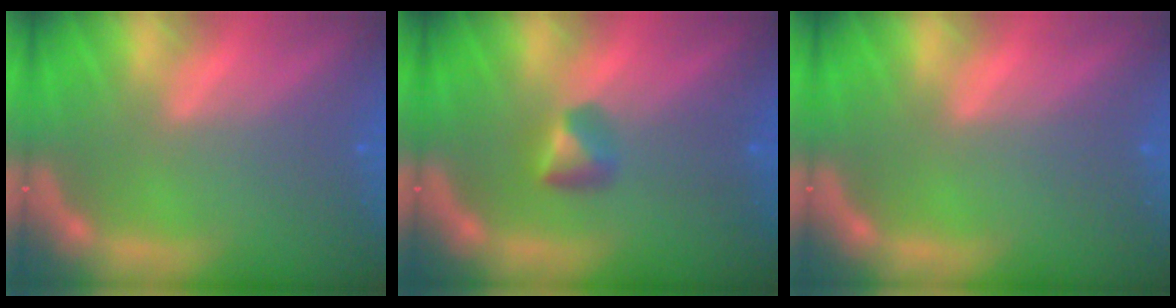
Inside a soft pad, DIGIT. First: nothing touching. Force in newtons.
{"total": 1.9}
{"total": 0.0}